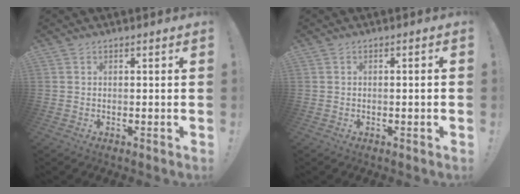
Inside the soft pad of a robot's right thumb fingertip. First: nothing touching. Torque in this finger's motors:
{"motor_torque": [-0.27, -0.46, 0.03, 0.22, 0.05]}